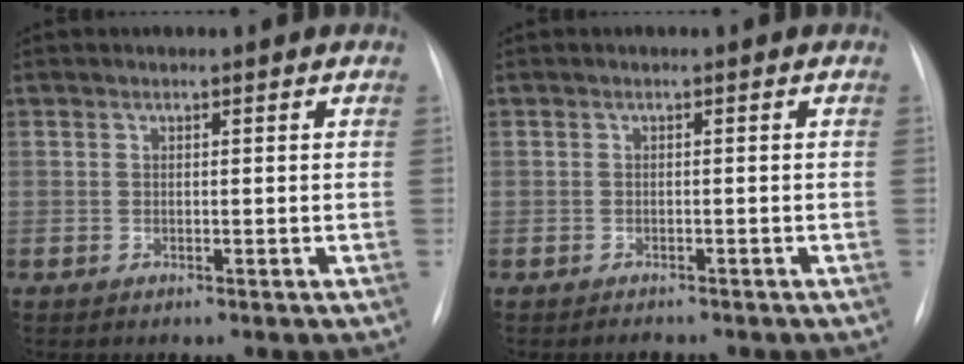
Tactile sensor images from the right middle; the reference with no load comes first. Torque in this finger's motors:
{"motor_torque": [0.02, -0.17, -0.01, 0.00]}